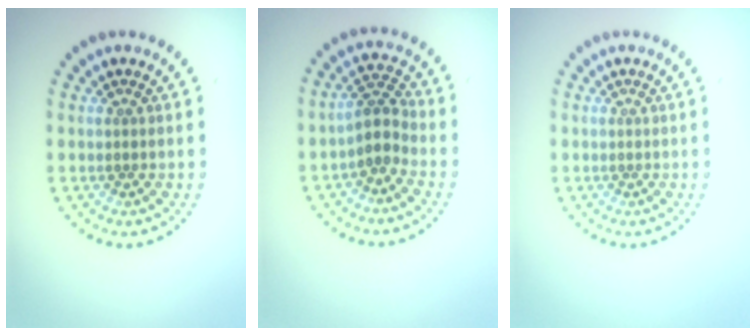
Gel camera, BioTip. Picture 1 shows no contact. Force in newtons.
{"total": 2.6, "press": 2.1, "slide": 1.6}
{"total": 0.0}